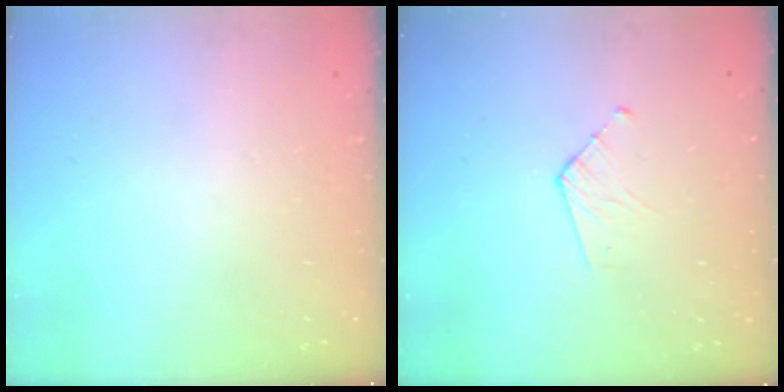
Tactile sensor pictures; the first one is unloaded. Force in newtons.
{"total": 3.5, "press": 3.5, "slide": 0.3}